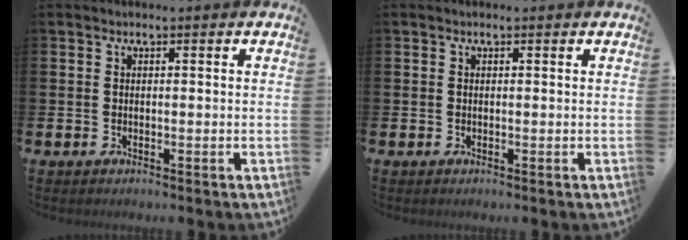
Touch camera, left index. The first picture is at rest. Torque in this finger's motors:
{"motor_torque": [0.06, 0.03, -0.16, -0.01]}